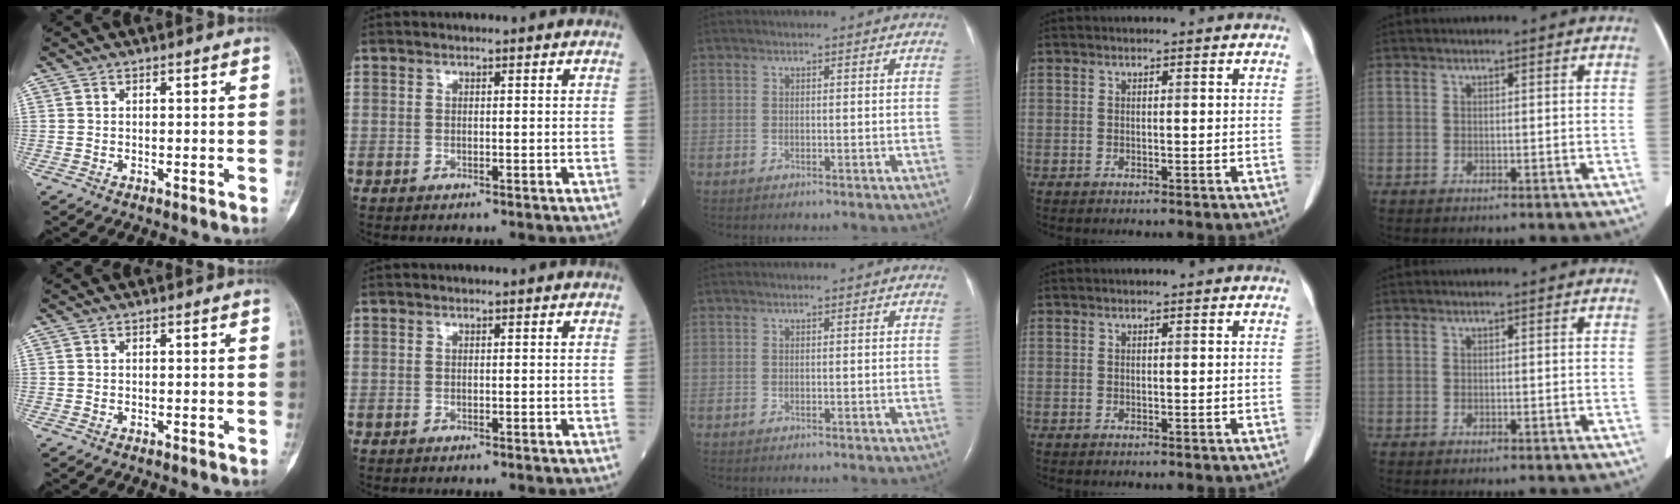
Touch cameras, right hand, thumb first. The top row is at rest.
{}